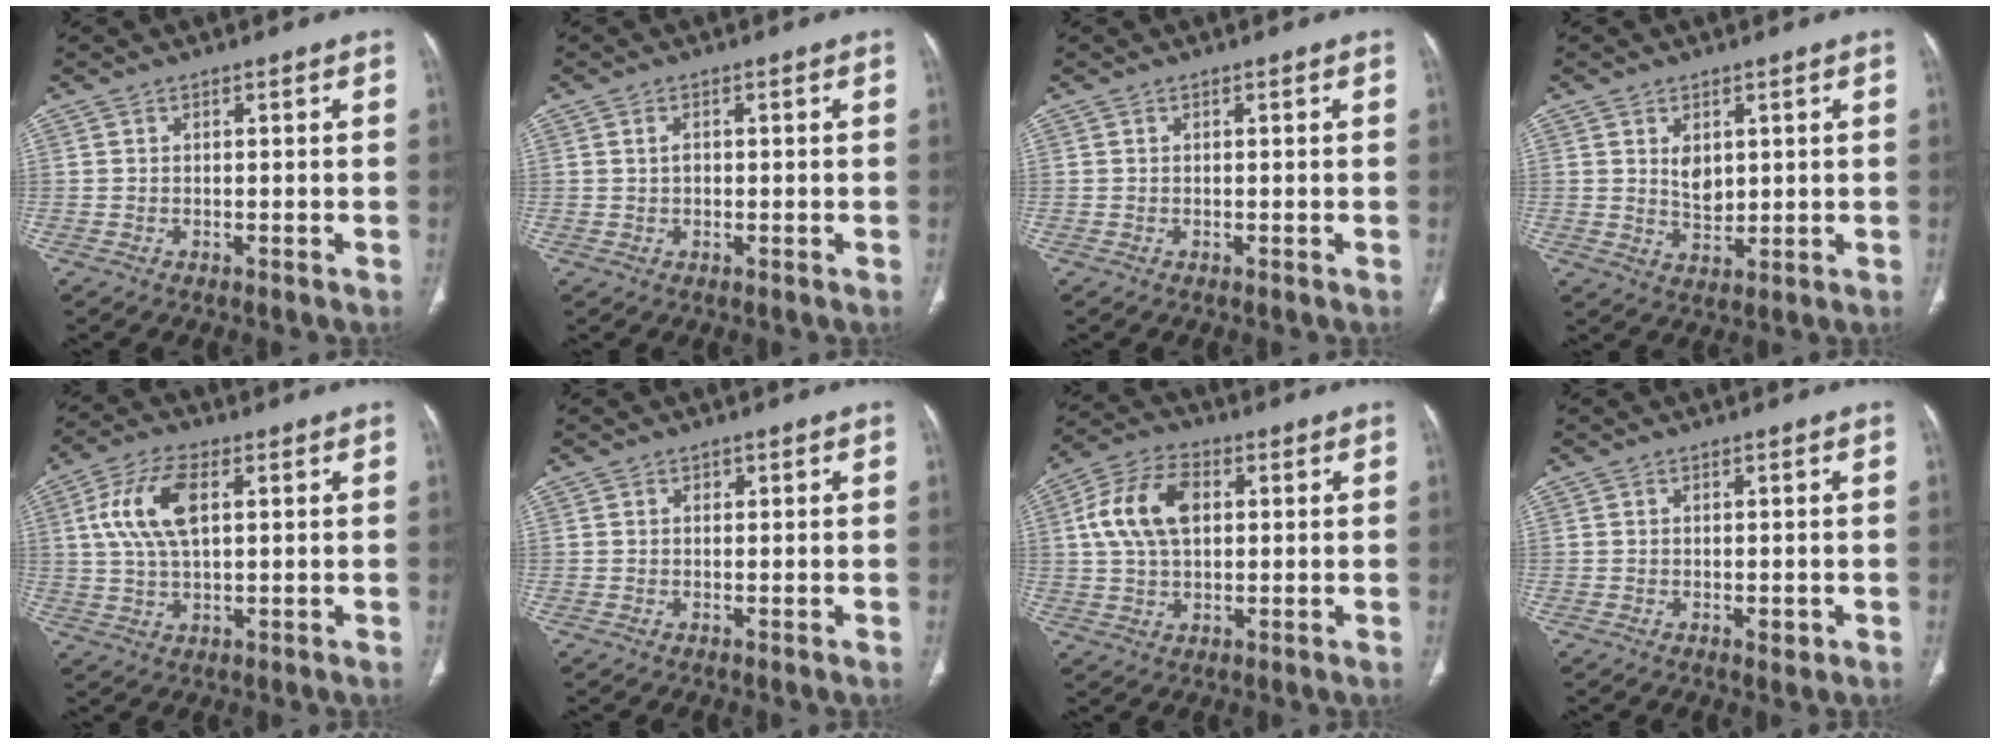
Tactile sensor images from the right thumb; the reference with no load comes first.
{"total": 1.5, "force": [0.2, 1.0, 1.0], "torque": [-0.018, 0.003, 0.006]}
{"total": 0.0}
{"total": 4.5, "force": [1.4, 3.0, 3.1], "torque": [-0.038, -0.015, 0.033]}
{"total": 10.7, "force": [2.7, 5.2, 9.0], "torque": [-0.186, 0.008, 0.050]}
{"total": 0.7, "force": [0.3, 0.6, 0.2], "torque": [0.002, 0.001, 0.003]}
{"total": 11.9, "force": [2.3, 7.4, 9.1], "torque": [-0.172, 0.016, 0.038]}
{"total": 1.6, "force": [-0.4, 0.9, 1.2], "torque": [-0.014, -0.002, -0.003]}